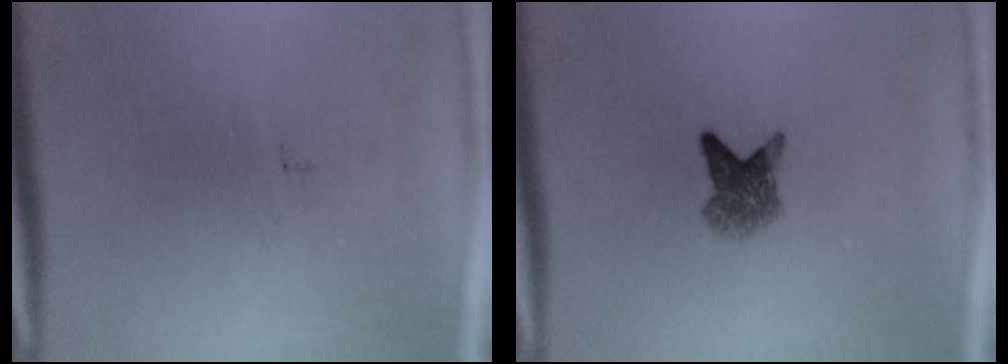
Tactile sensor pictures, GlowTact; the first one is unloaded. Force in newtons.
{"total": 3.3}